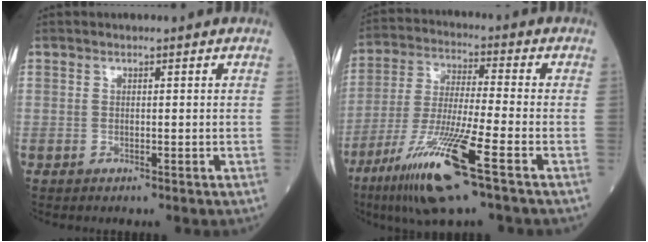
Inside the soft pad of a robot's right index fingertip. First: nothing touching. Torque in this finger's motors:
{"motor_torque": [1.35, -0.79, 0.31, 0.21]}